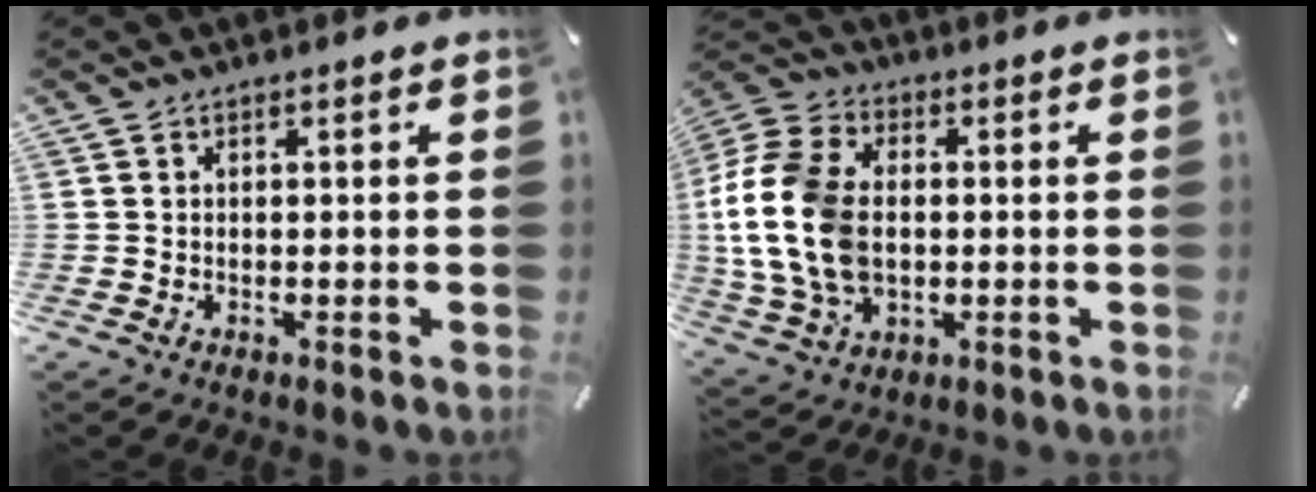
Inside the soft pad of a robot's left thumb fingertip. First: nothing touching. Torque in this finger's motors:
{"motor_torque": [2.21, 2.80, 1.68, -1.09, 0.40]}